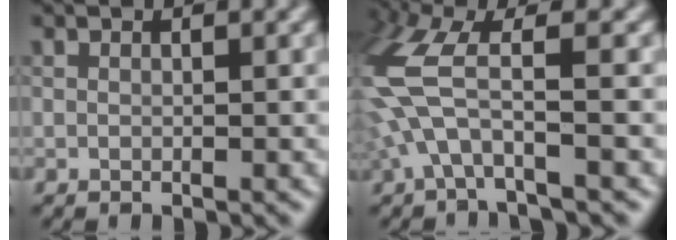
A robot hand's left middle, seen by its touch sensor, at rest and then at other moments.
{"total": 5.5, "force": [-1.5, 1.4, 5.1], "torque": [-0.150, 0.010, -0.027]}